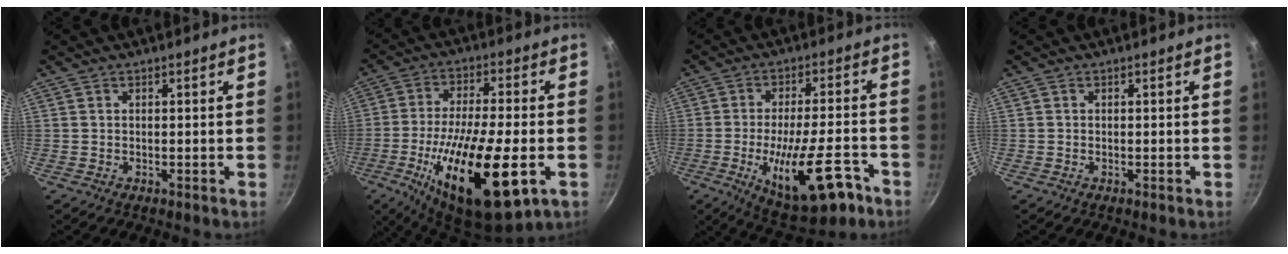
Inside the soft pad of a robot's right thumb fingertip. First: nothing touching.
{"total": 22.3, "force": [-7.3, 6.9, 19.9], "torque": [-0.345, 0.007, -0.126]}
{"total": 17.5, "force": [-7.4, 6.1, 14.6], "torque": [-0.213, 0.023, -0.106]}
{"total": 0.0}